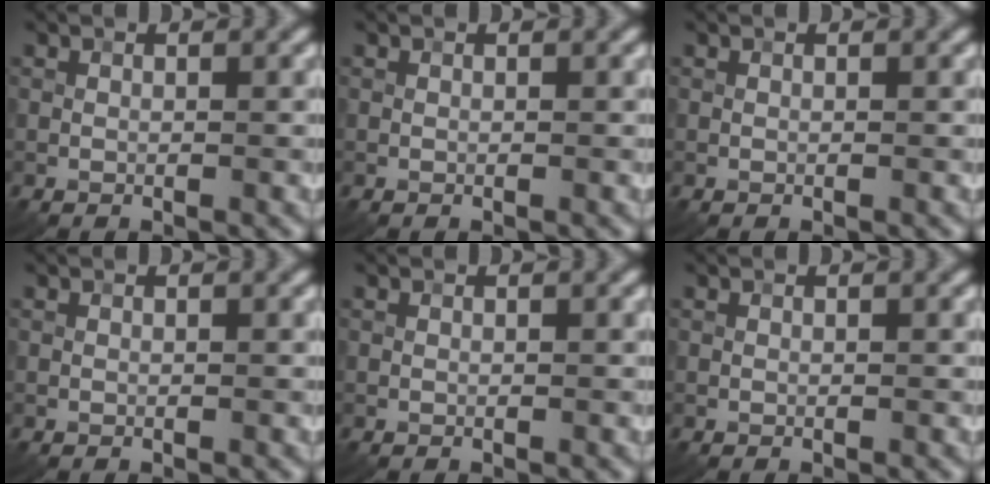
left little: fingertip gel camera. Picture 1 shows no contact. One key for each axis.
{"total": 0.0}
{"total": 0.0}
{"total": 0.0}
{"total": 0.0}
{"total": 0.0}